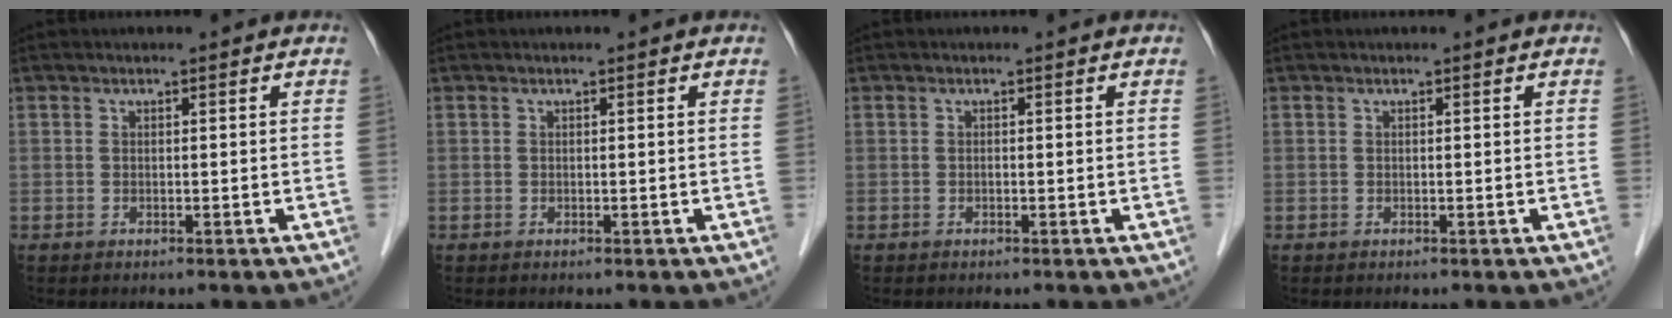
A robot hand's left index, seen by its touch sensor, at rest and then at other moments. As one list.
[{"total": 0.0}, {"total": 0.0}, {"total": 0.0}]